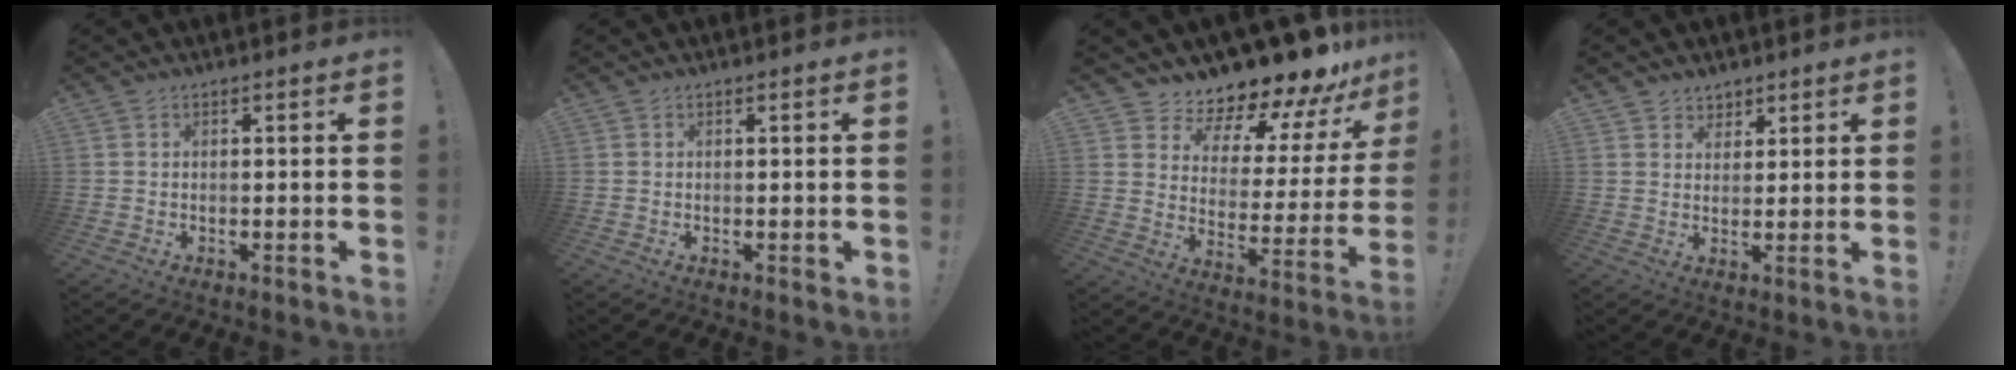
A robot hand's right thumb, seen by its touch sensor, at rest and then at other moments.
{"total": 0.6, "force": [0.2, 0.3, 0.5], "torque": [-0.004, 0.000, 0.004]}
{"total": 10.5, "force": [10.1, 2.2, 1.7], "torque": [-0.029, -0.117, 0.168]}
{"total": 4.2, "force": [3.2, 2.8, 0.0], "torque": [0.016, -0.025, 0.057]}